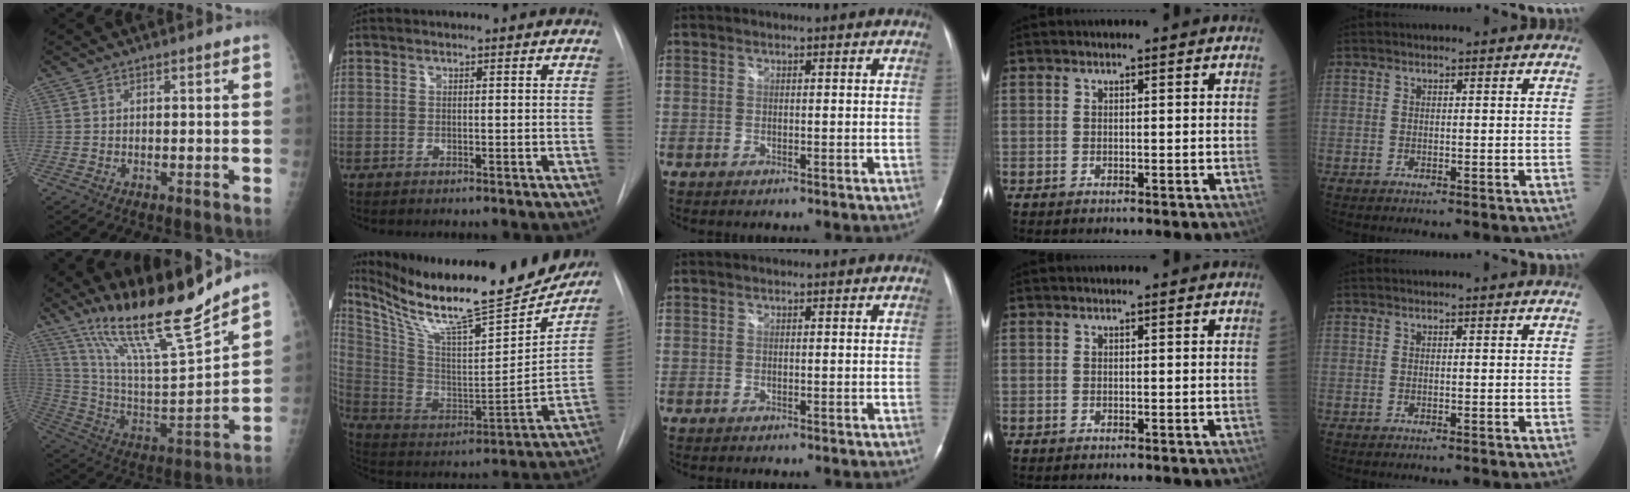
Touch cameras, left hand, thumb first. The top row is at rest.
{"thumb": {"total": 20.2, "force": [16.3, 1.5, 11.9], "torque": [-0.177, -0.089, 0.300]}, "index": {"total": 26.8, "force": [23.0, 3.3, 13.3], "torque": [-0.238, -0.062, 0.347]}}